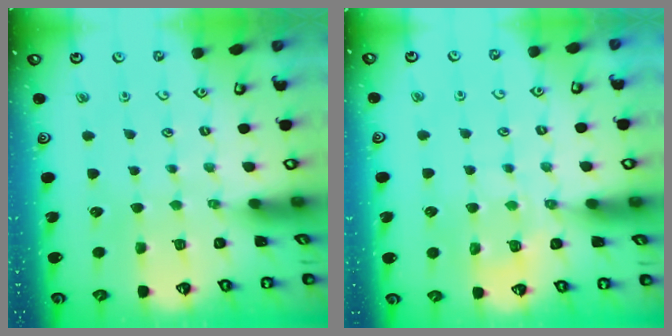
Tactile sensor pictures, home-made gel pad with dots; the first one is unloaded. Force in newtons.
{"total": 8.6, "press": 8.6, "slide": 0.2}